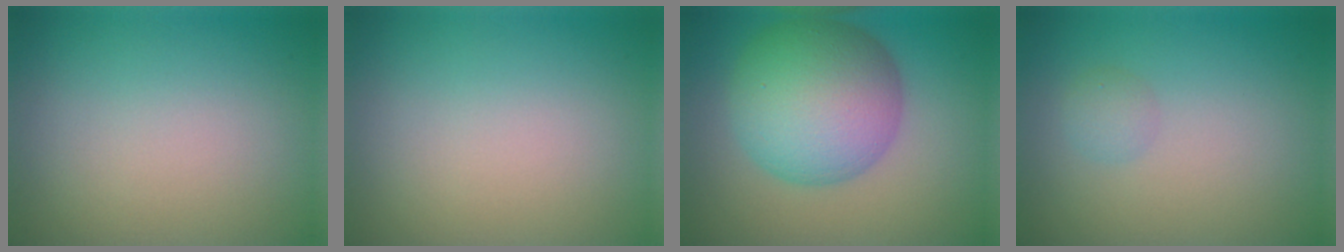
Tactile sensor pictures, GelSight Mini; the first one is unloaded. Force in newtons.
{"total": 0.0}
{"total": 10.5, "press": 10.5, "slide": 0.3}
{"total": 1.2, "press": 1.2, "slide": 0.0}